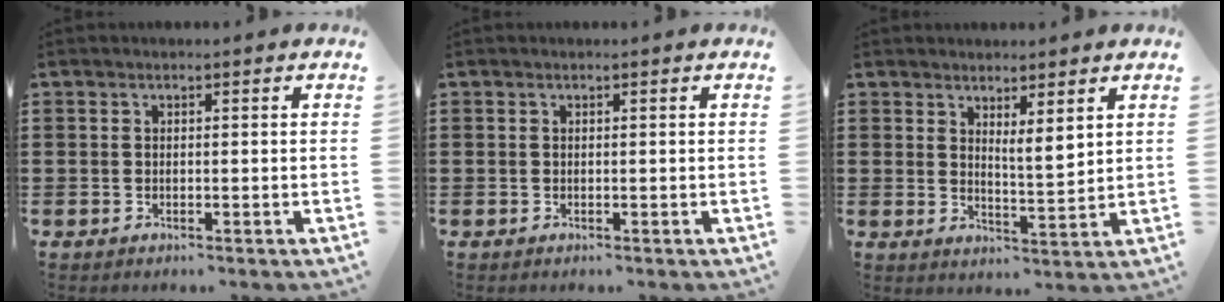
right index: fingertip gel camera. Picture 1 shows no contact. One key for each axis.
{"total": 0.0}
{"total": 3.3, "fx": 2.8, "fy": 0.2, "fz": 1.7, "tx": -0.033, "ty": -0.011, "tz": 0.048}